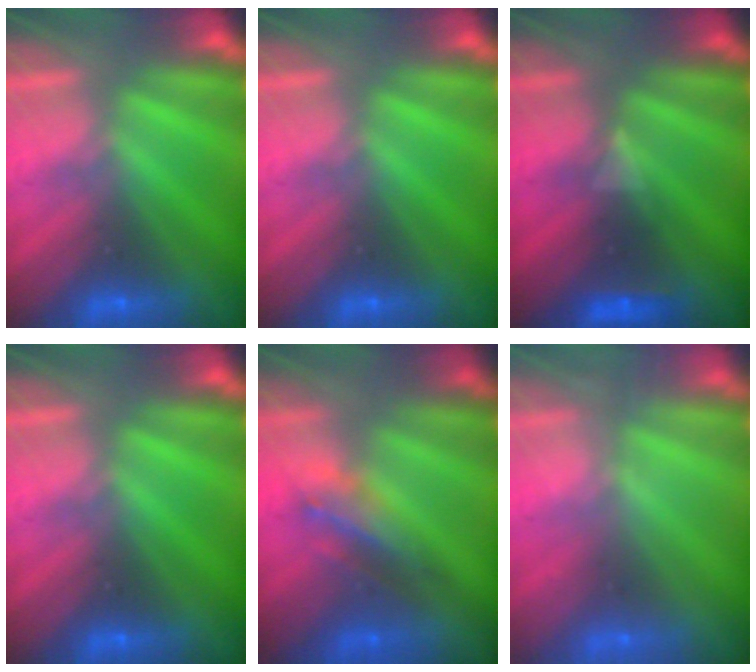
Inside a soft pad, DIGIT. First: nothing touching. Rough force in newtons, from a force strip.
{"total": 0.0}
{"total": 2.9}
{"total": 0.0}
{"total": 2.7}
{"total": 2.5}